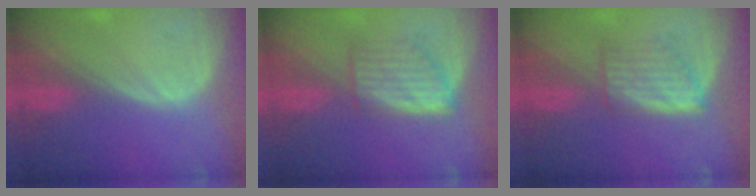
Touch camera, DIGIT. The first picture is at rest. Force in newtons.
{"total": 5.6, "press": 5.3, "slide": 1.9}
{"total": 5.0, "press": 4.9, "slide": 1.2}